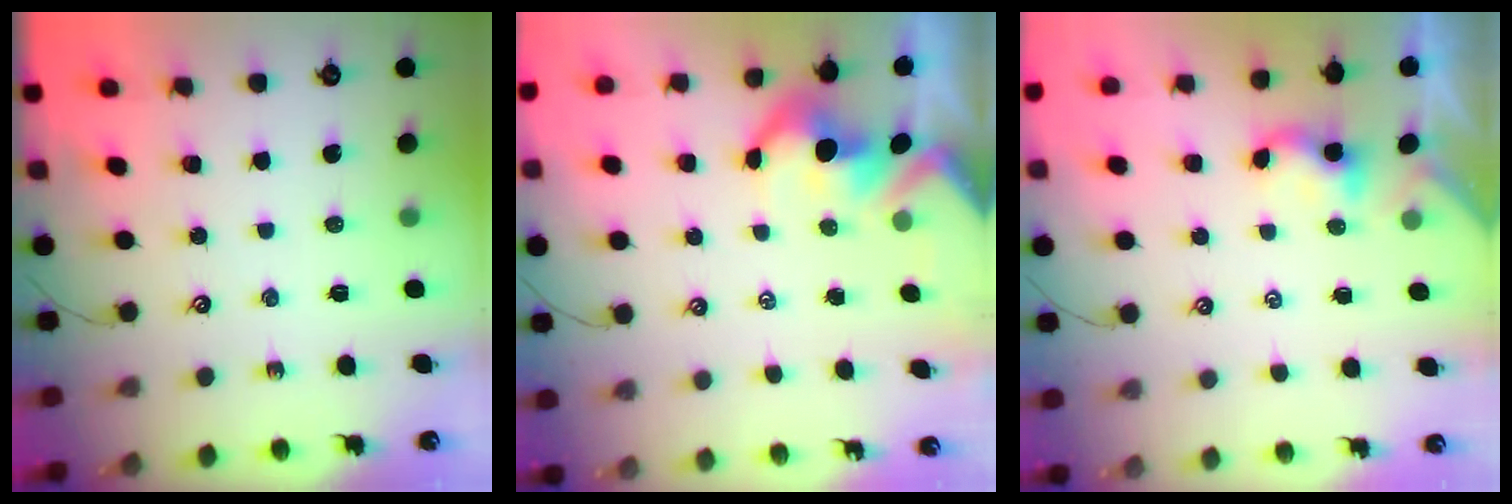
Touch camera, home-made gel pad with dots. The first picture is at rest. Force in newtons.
{"total": 4.2, "press": 4.0, "slide": 1.0}
{"total": 1.4, "press": 1.4, "slide": 0.2}